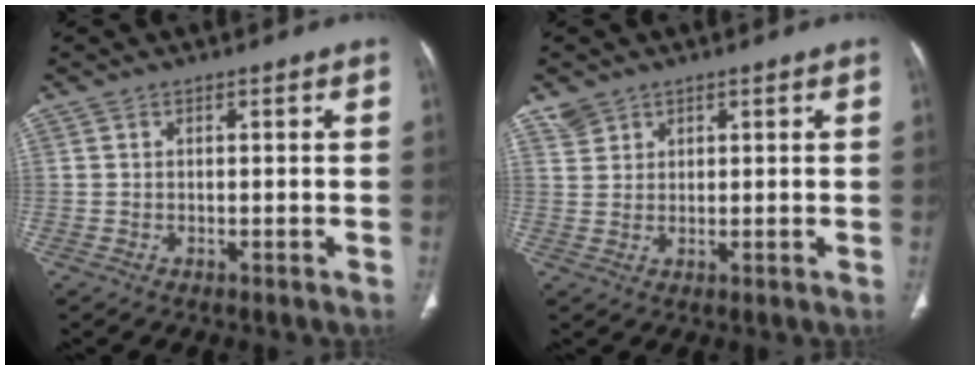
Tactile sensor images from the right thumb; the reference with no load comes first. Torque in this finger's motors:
{"motor_torque": [-0.19, 0.02, 0.11, 0.41, 0.05]}